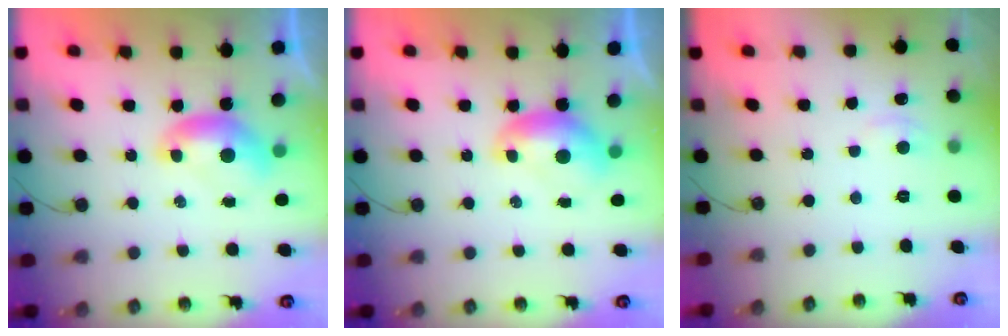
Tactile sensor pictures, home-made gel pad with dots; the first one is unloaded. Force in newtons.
{"total": 1.1, "press": 1.1, "slide": 0.2}
{"total": 2.9, "press": 2.9, "slide": 0.4}